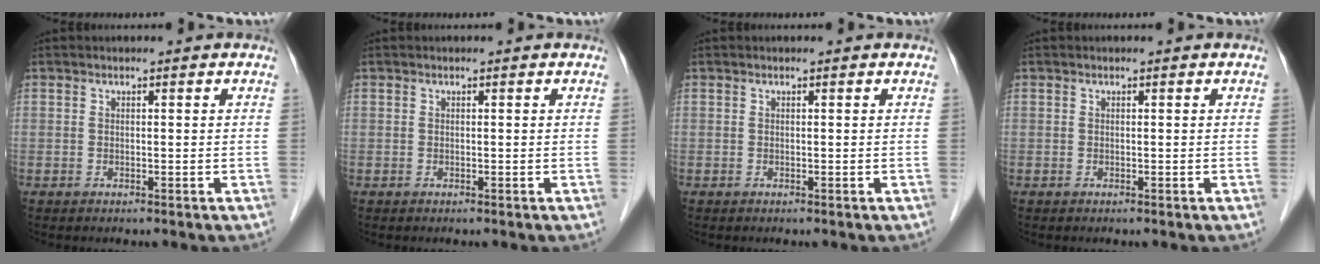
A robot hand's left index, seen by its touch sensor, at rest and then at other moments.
{"total": 0.0}
{"total": 0.0}
{"total": 0.0}